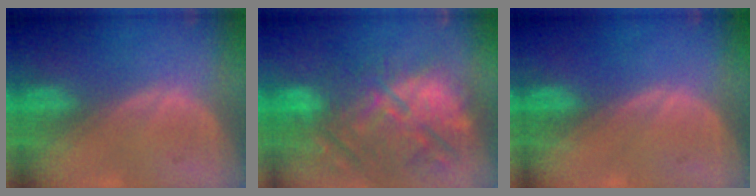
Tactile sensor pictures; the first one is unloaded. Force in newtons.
{"total": 14.0, "press": 12.5, "slide": 6.2}
{"total": 0.0}